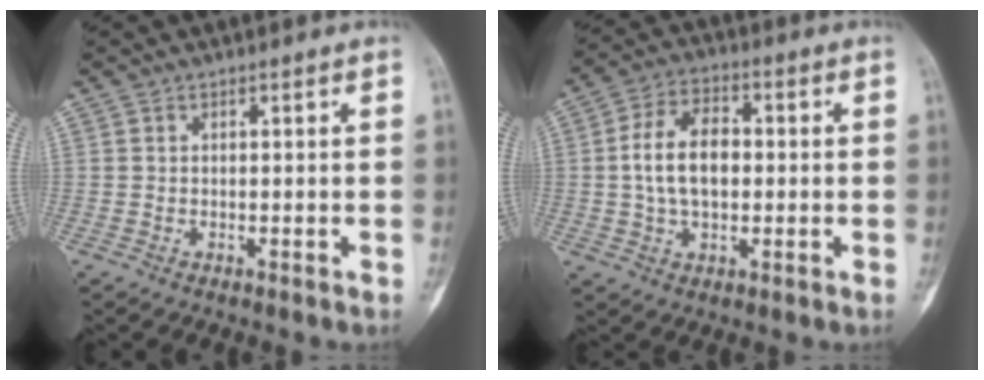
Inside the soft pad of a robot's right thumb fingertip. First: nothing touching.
{"total": 10.6, "force": [0.4, 6.5, 8.4], "torque": [-0.144, 0.016, 0.003]}